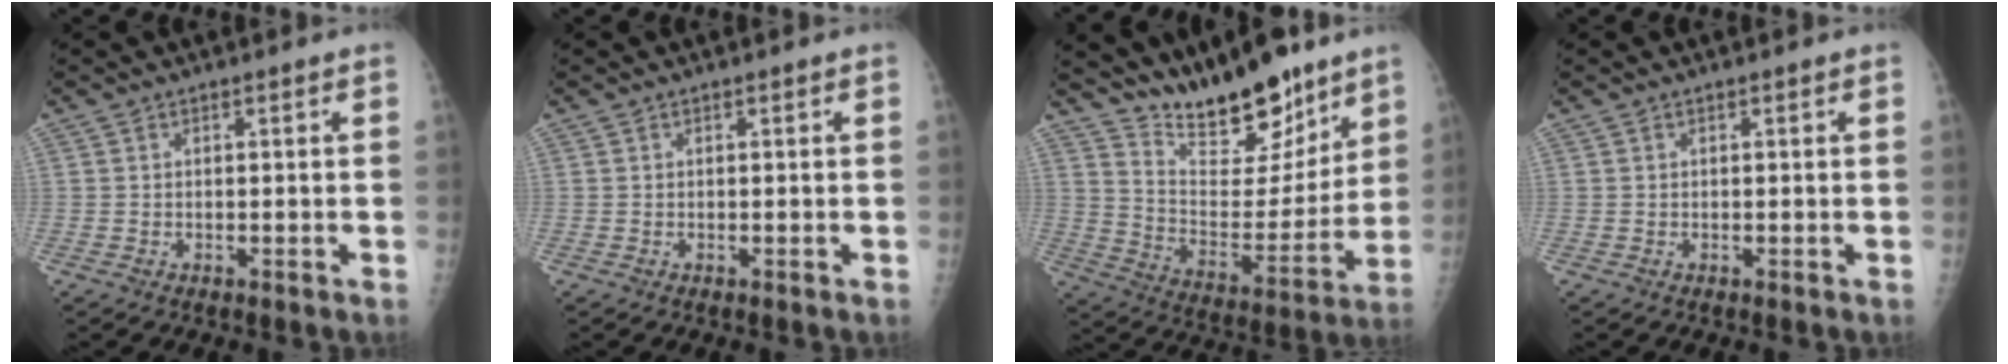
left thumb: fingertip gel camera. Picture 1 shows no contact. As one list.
[{"total": 0.0}, {"total": 19.1, "force": [15.1, 6.8, 9.5], "torque": [-0.101, -0.104, 0.254]}, {"total": 0.0}]